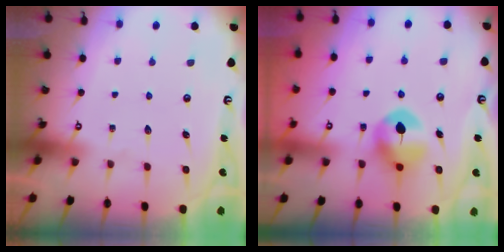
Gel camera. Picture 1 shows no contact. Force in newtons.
{"total": 9.4, "press": 9.4, "slide": 0.4}